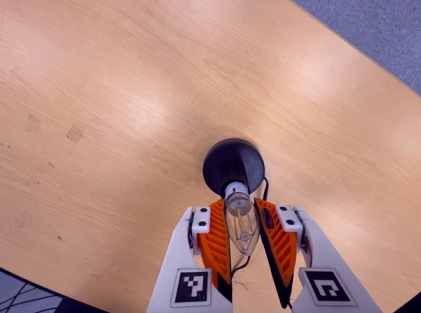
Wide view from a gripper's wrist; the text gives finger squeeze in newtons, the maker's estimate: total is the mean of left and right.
{"total": 12.3, "left": 12.7, "right": 11.9}